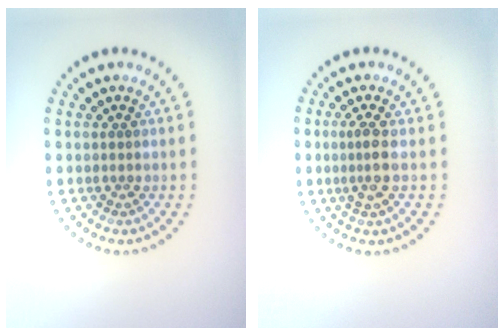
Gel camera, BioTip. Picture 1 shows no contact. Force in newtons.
{"total": 1.9, "press": 1.6, "slide": 1.0}